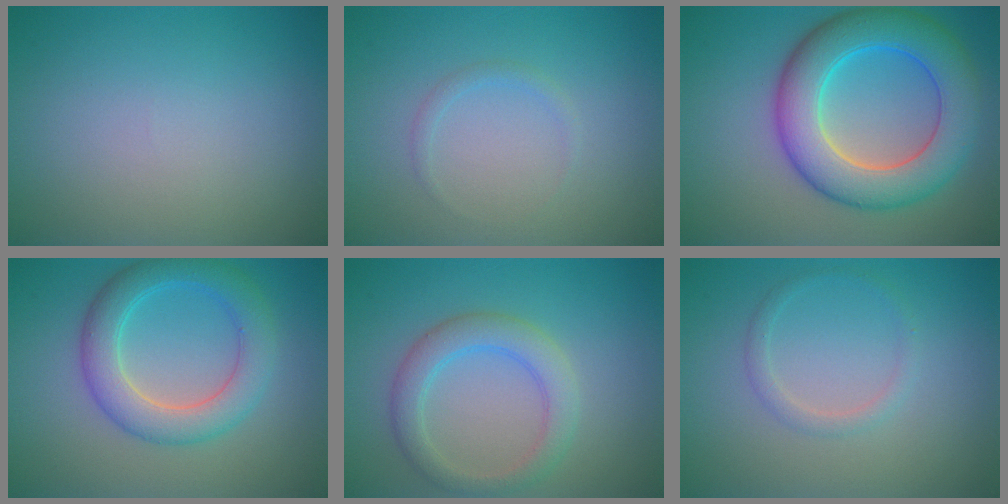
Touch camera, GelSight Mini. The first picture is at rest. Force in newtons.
{"total": 0.8, "press": 0.8, "slide": 0.0}
{"total": 8.8, "press": 8.8, "slide": 0.3}
{"total": 5.1, "press": 5.1, "slide": 0.2}
{"total": 3.5, "press": 3.5, "slide": 0.2}
{"total": 1.3, "press": 1.3, "slide": 0.1}